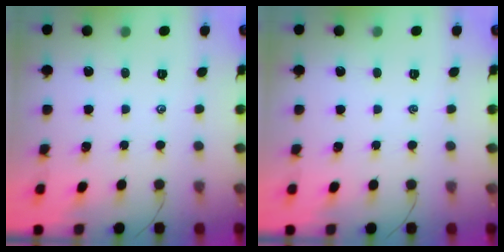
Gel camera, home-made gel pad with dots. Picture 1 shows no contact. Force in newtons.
{"total": 0.0}